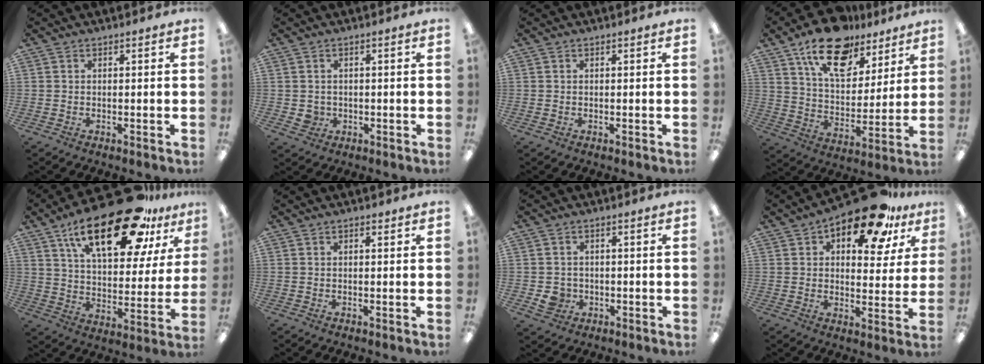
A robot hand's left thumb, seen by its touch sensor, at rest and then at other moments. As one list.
[{"total": 2.7, "force": [-0.3, 2.6, 0.8], "torque": [-0.007, 0.000, -0.008]}, {"total": 0.0}, {"total": 18.2, "force": [12.3, 9.4, 9.6], "torque": [-0.152, -0.063, 0.214]}, {"total": 25.8, "force": [15.7, 10.5, 17.6], "torque": [-0.276, -0.078, 0.258]}, {"total": 0.6, "force": [0.4, 0.3, 0.3], "torque": [0.003, 0.000, 0.005]}, {"total": 4.0, "force": [-1.0, 3.7, 1.2], "torque": [-0.005, 0.001, -0.018]}, {"total": 16.1, "force": [11.2, 6.7, 9.4], "torque": [-0.134, -0.060, 0.188]}]